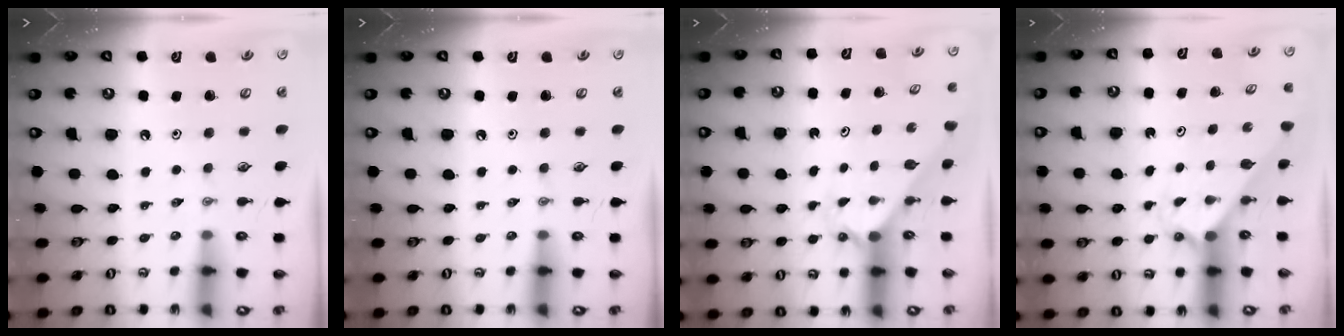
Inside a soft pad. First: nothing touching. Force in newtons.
{"total": 0.0}
{"total": 1.9, "press": 1.9, "slide": 0.2}
{"total": 1.9, "press": 1.9, "slide": 0.1}